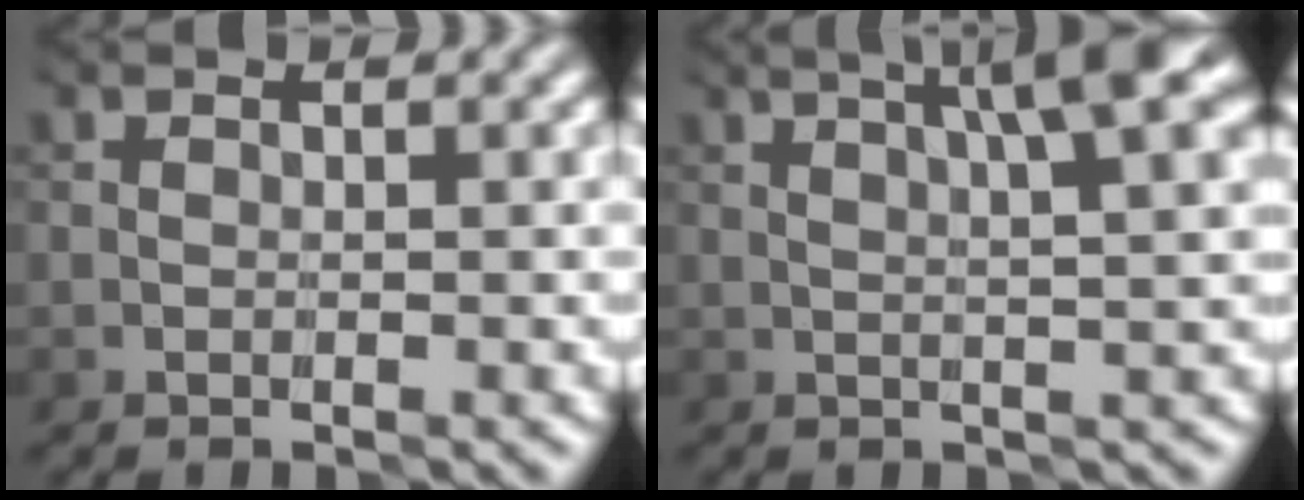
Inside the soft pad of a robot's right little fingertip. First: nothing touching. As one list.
[{"total": 5.5, "force": [2.3, 0.7, 4.9], "torque": [-0.061, 0.017, 0.036]}]